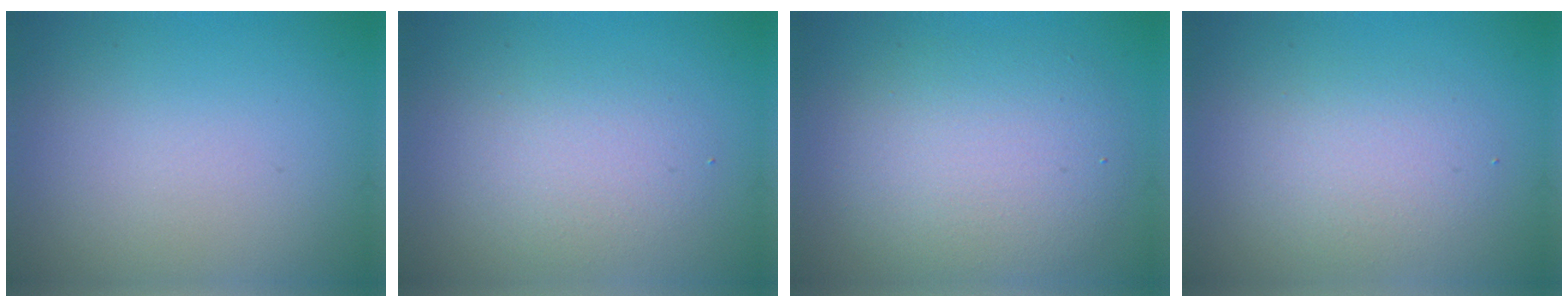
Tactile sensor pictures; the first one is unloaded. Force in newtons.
{"total": 2.7, "press": 2.7, "slide": 0.2}
{"total": 5.7, "press": 5.7, "slide": 0.4}
{"total": 2.7, "press": 2.7, "slide": 0.2}